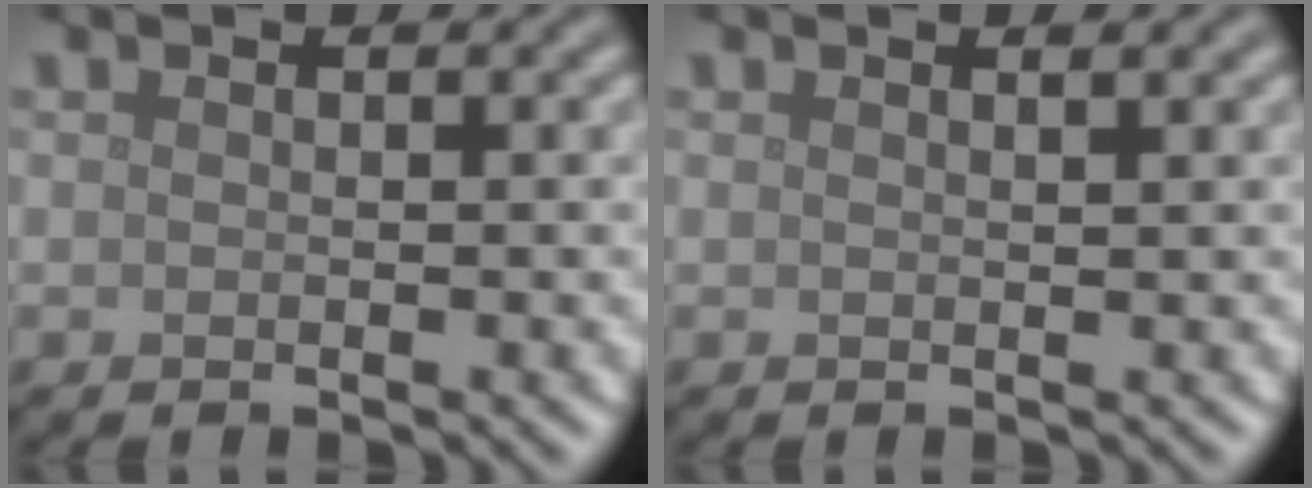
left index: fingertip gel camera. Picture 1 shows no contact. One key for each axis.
{"total": 0.9, "fx": 0.7, "fy": 0.3, "fz": 0.6, "tx": -0.003, "ty": 0.003, "tz": 0.007}